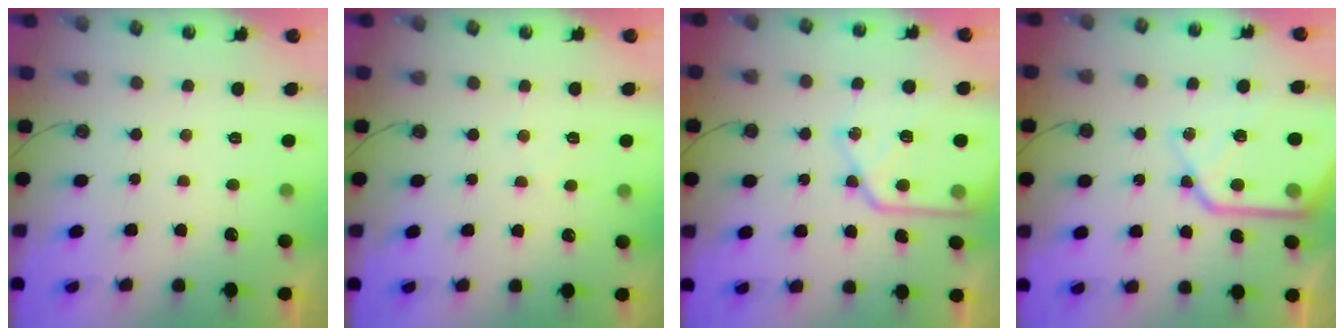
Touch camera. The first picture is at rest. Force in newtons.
{"total": 3.3, "press": 3.2, "slide": 0.5}
{"total": 16.3, "press": 16.3, "slide": 1.5}
{"total": 18.9, "press": 18.7, "slide": 2.2}